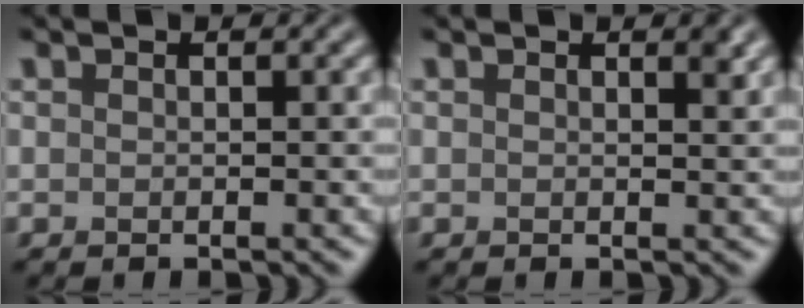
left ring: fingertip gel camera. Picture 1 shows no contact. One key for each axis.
{"total": 0.7, "fx": 0.5, "fy": 0.1, "fz": 0.5, "tx": -0.005, "ty": -0.003, "tz": 0.009}